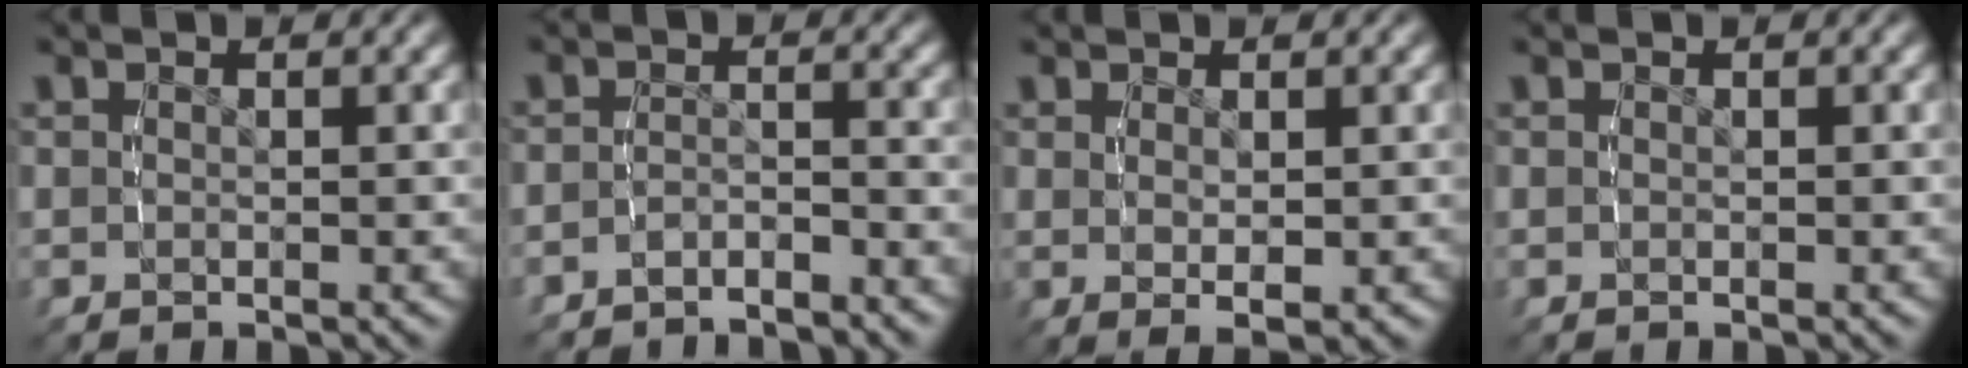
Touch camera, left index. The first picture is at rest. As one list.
[{"total": 3.8, "force": [-3.6, 1.2, 0.5], "torque": [-0.012, -0.013, -0.058]}, {"total": 1.9, "force": [-0.2, 0.1, 1.9], "torque": [-0.030, -0.014, 0.010]}, {"total": 0.0}]